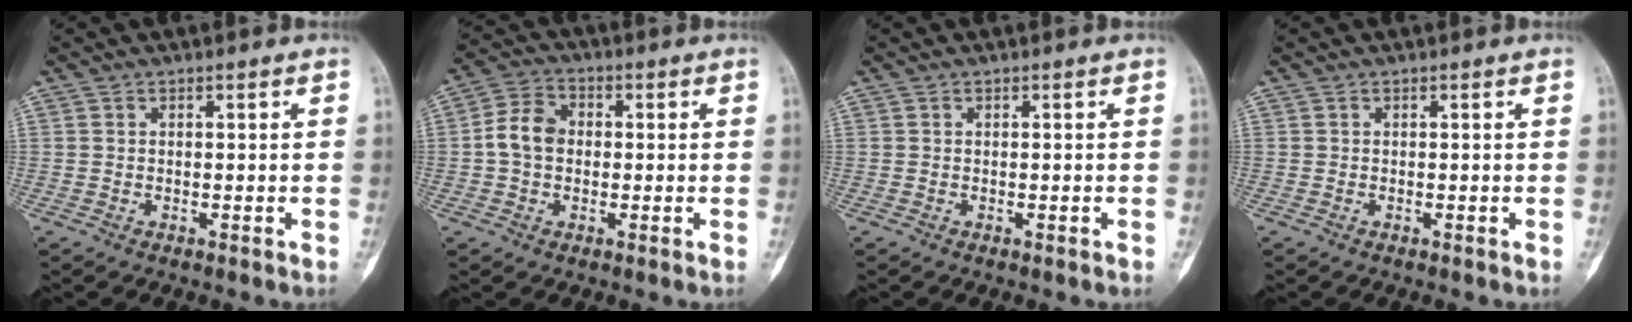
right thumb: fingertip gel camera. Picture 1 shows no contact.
{"total": 6.8, "force": [-0.1, 5.2, 4.3], "torque": [-0.073, 0.019, -0.012]}
{"total": 0.0}
{"total": 0.0}